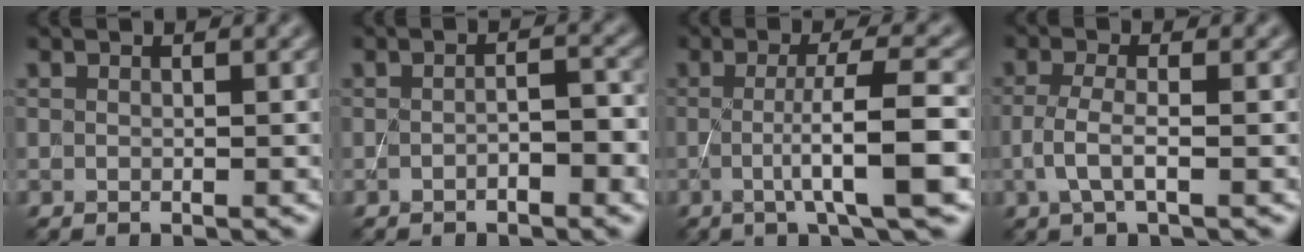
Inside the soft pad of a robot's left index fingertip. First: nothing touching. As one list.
[{"total": 2.3, "force": [-1.0, 0.6, 2.0], "torque": [-0.028, 0.007, -0.012]}, {"total": 6.5, "force": [-1.1, 0.8, 6.3], "torque": [-0.101, 0.003, -0.019]}, {"total": 1.9, "force": [-0.6, 0.3, 1.8], "torque": [-0.047, 0.002, -0.015]}]